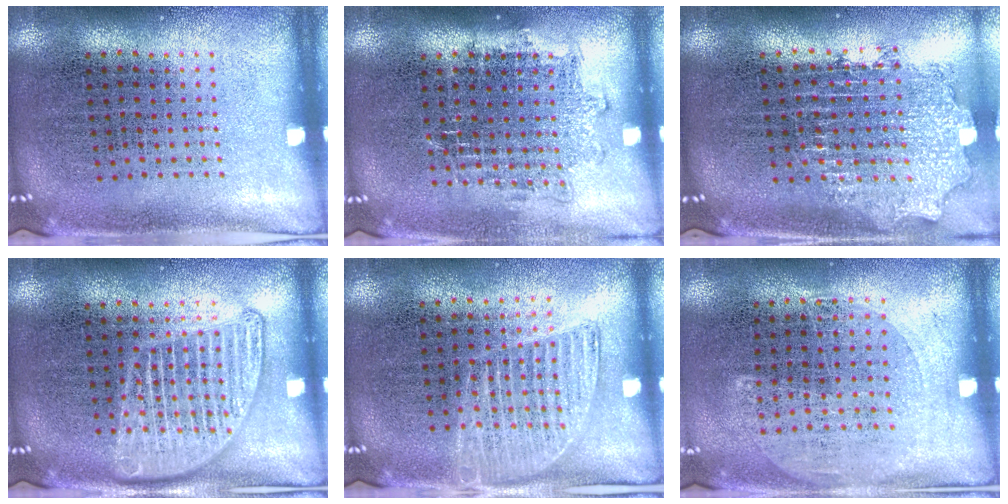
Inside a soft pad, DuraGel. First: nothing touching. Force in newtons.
{"total": 1.3, "press": 1.1, "slide": 0.7}
{"total": 2.0, "press": 1.5, "slide": 1.3}
{"total": 1.7, "press": 1.7, "slide": 0.2}
{"total": 1.4, "press": 1.3, "slide": 0.5}
{"total": 1.3, "press": 1.0, "slide": 0.7}